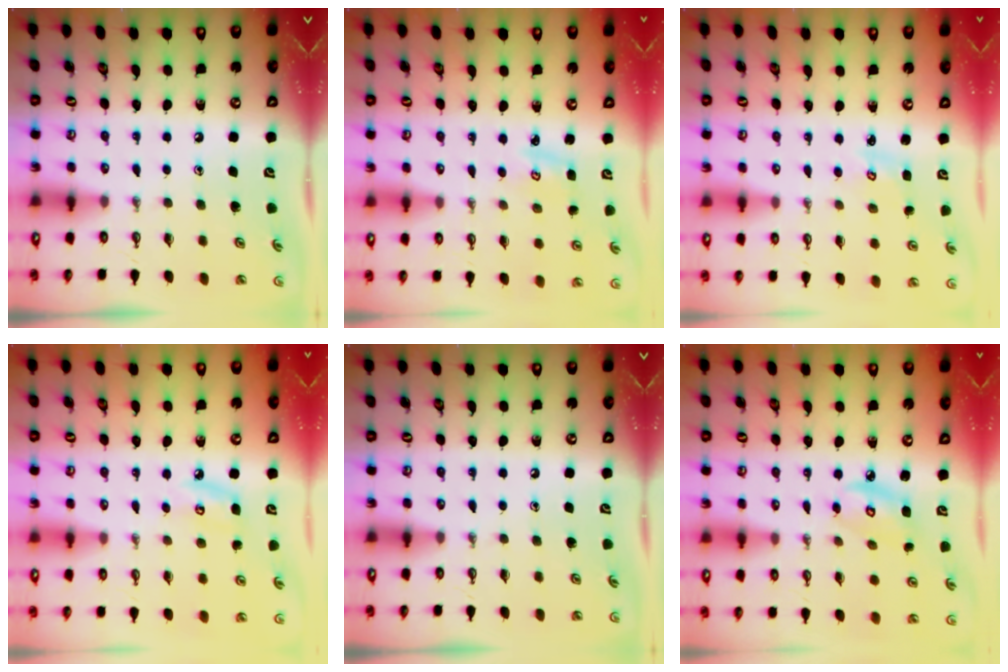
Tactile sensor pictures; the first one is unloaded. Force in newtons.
{"total": 2.6, "press": 2.6, "slide": 0.2}
{"total": 1.8, "press": 1.8, "slide": 0.2}
{"total": 6.0, "press": 6.0, "slide": 0.7}
{"total": 0.0}
{"total": 5.8, "press": 5.8, "slide": 0.4}